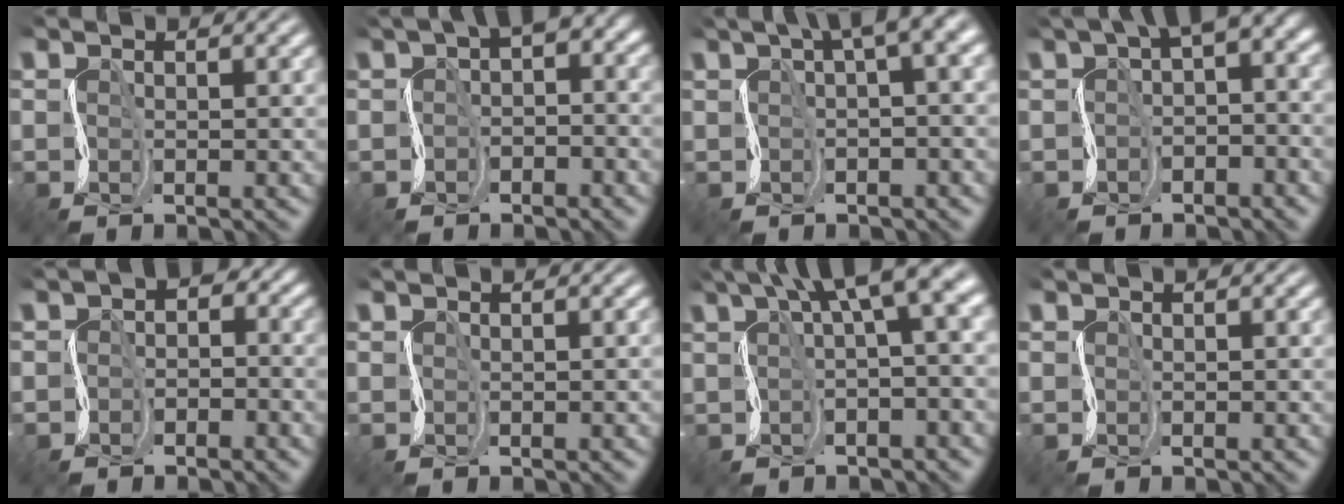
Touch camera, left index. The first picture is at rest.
{"total": 4.1, "force": [-0.2, 2.4, 3.3], "torque": [-0.037, 0.009, -0.013]}
{"total": 5.6, "force": [2.0, 1.3, 5.1], "torque": [-0.062, 0.017, 0.029]}
{"total": 5.7, "force": [0.4, 3.0, 4.8], "torque": [-0.060, 0.003, -0.001]}
{"total": 3.1, "force": [-0.8, 2.2, 2.0], "torque": [-0.017, 0.008, -0.023]}
{"total": 0.9, "force": [-0.3, 0.4, 0.8], "torque": [-0.003, 0.001, -0.003]}
{"total": 8.7, "force": [3.6, 2.4, 7.5], "torque": [-0.099, 0.027, 0.056]}
{"total": 0.0}